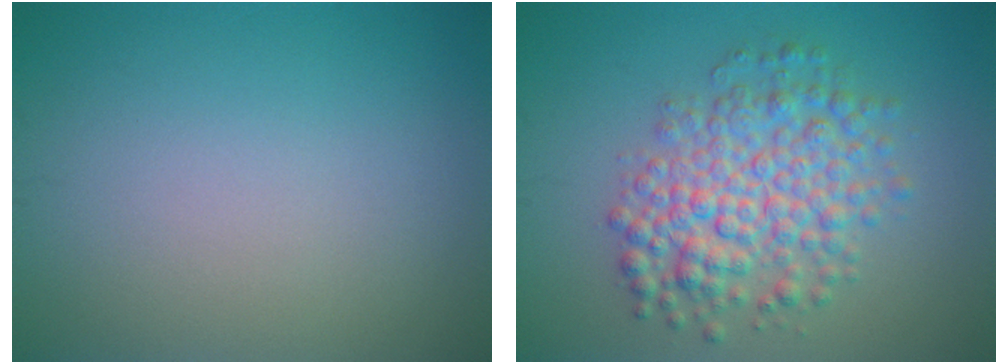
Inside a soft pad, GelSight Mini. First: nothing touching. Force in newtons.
{"total": 6.2, "press": 6.2, "slide": 0.1}